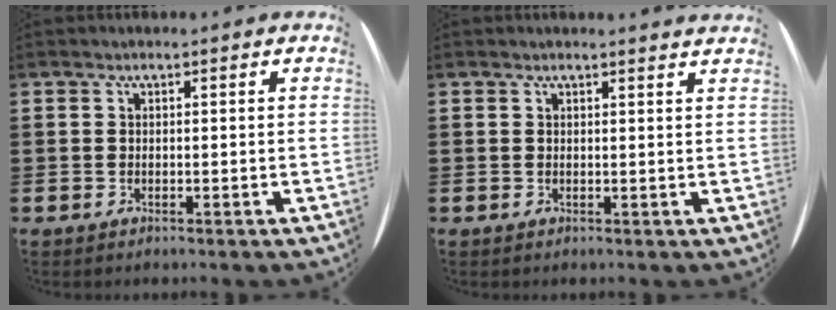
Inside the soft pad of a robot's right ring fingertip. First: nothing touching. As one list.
[{"total": 0.8, "force": [0.8, -0.2, 0.1], "torque": [0.000, -0.001, 0.015]}]